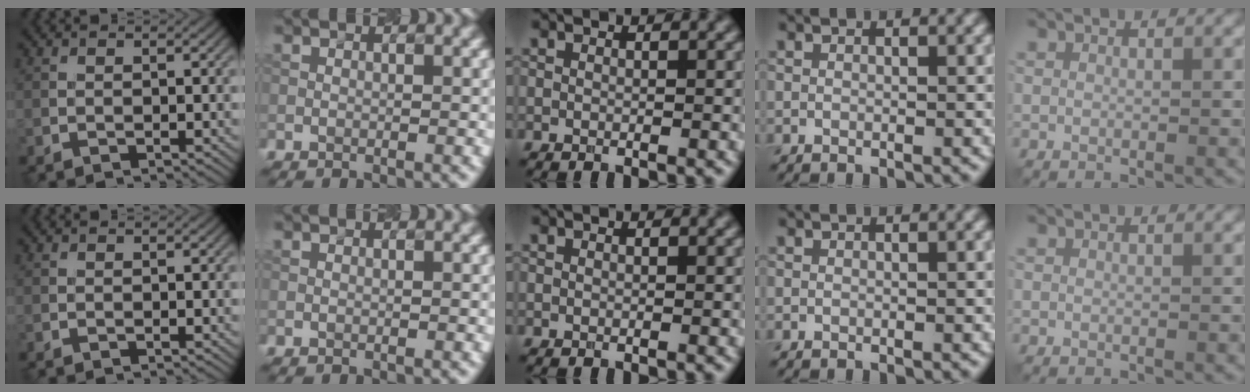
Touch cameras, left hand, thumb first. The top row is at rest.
{}